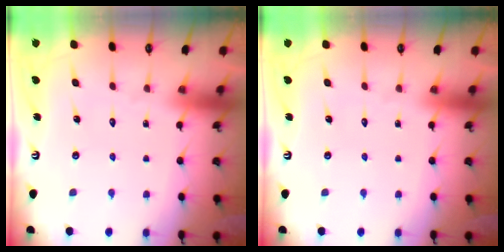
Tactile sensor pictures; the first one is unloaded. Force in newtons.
{"total": 0.0}